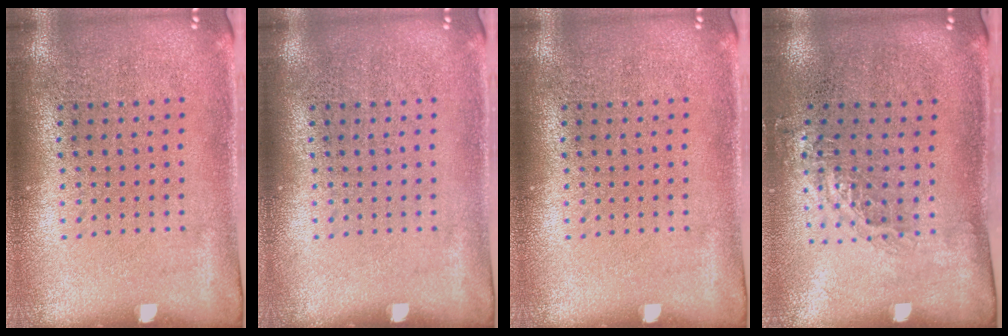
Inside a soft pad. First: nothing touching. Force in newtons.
{"total": 0.0}
{"total": 0.0}
{"total": 0.8, "press": 0.8, "slide": 0.3}